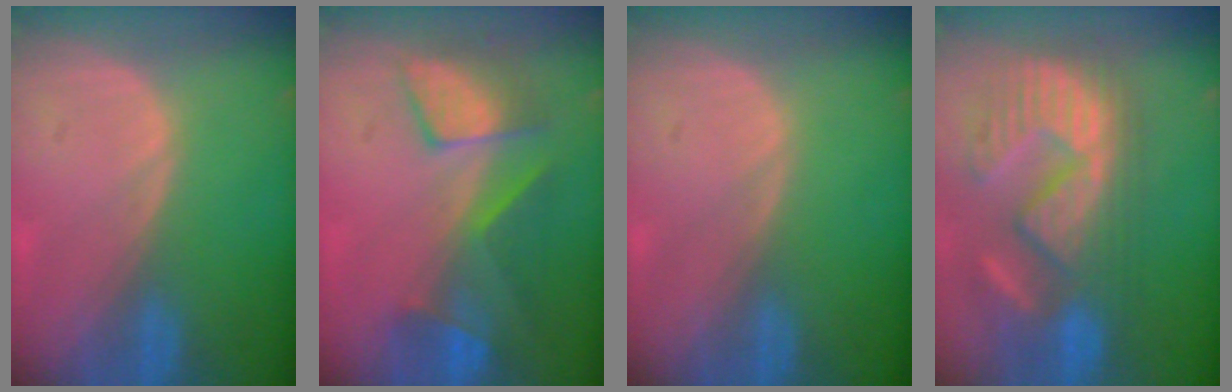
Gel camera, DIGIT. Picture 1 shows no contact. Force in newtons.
{"total": 7.7, "press": 7.6, "slide": 1.4}
{"total": 0.0}
{"total": 11.9, "press": 11.2, "slide": 3.7}